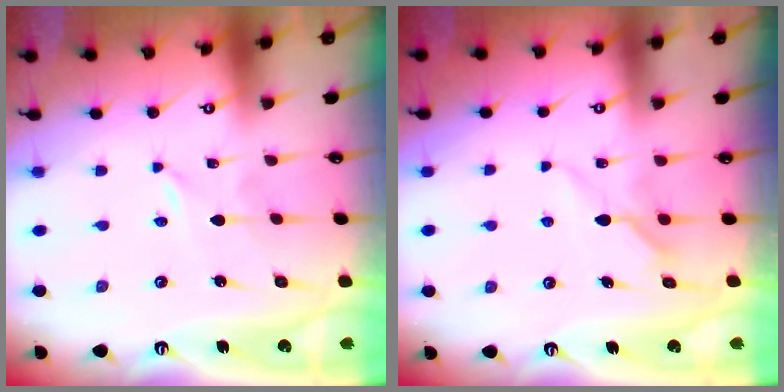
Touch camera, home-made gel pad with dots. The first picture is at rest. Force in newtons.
{"total": 6.7, "press": 6.7, "slide": 0.2}